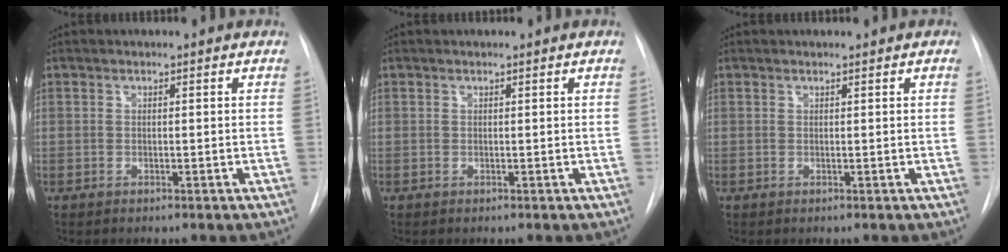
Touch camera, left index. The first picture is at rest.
{"total": 0.0}
{"total": 0.6, "force": [0.5, 0.1, 0.2], "torque": [-0.008, 0.003, 0.008]}